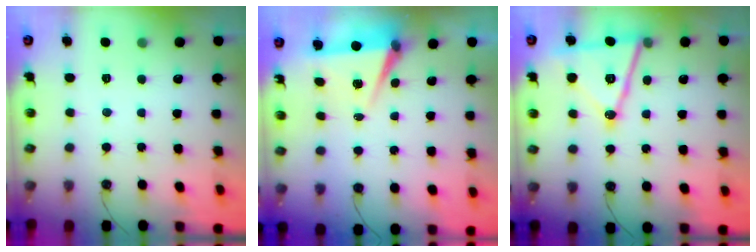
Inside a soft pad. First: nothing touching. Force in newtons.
{"total": 6.7, "press": 5.3, "slide": 4.2}
{"total": 15.5, "press": 15.0, "slide": 3.8}